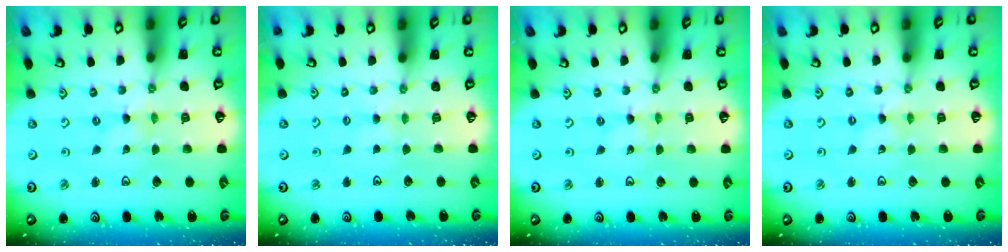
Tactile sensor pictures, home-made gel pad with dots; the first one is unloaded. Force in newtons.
{"total": 1.8, "press": 1.8, "slide": 0.3}
{"total": 0.0}
{"total": 0.0}